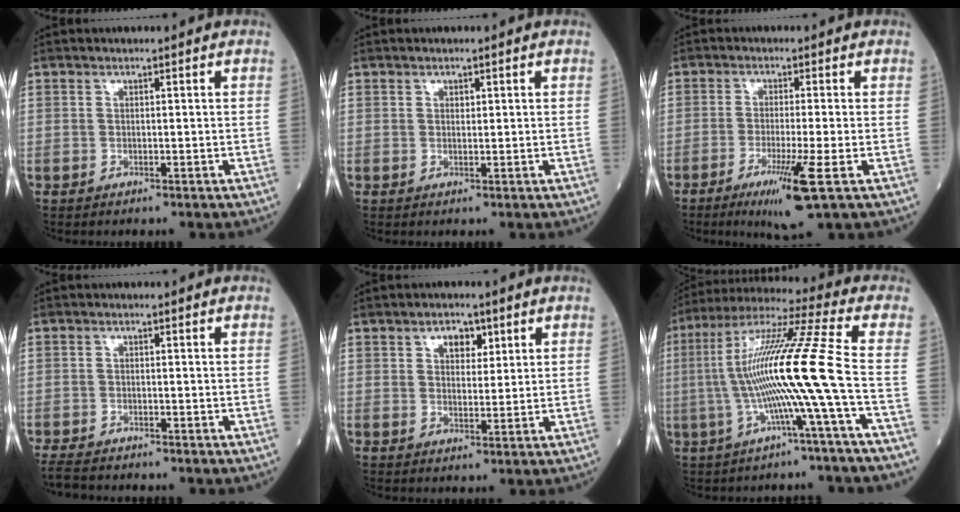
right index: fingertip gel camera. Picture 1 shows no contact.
{"total": 0.7, "force": [0.3, 0.4, 0.4], "torque": [-0.004, -0.003, 0.005]}
{"total": 7.5, "force": [-3.4, -0.7, 6.6], "torque": [-0.117, -0.026, -0.059]}
{"total": 4.0, "force": [-3.7, 0.7, 1.4], "torque": [-0.024, -0.013, -0.064]}
{"total": 3.8, "force": [1.9, 2.2, 2.4], "torque": [-0.034, 0.005, 0.031]}
{"total": 16.1, "force": [-2.4, -2.4, 15.7], "torque": [-0.297, 0.015, -0.056]}